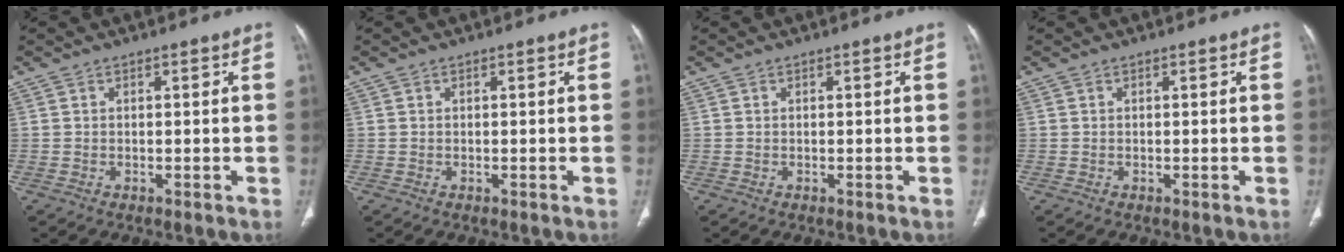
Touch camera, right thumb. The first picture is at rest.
{"total": 0.0}
{"total": 0.0}
{"total": 0.0}